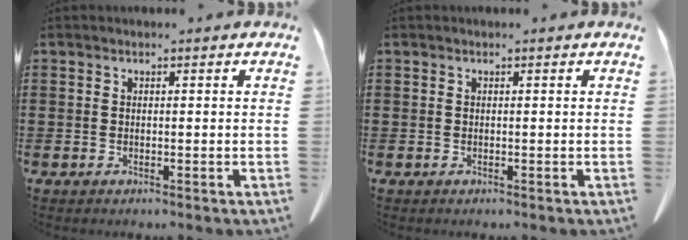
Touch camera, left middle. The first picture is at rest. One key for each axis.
{"total": 0.0}